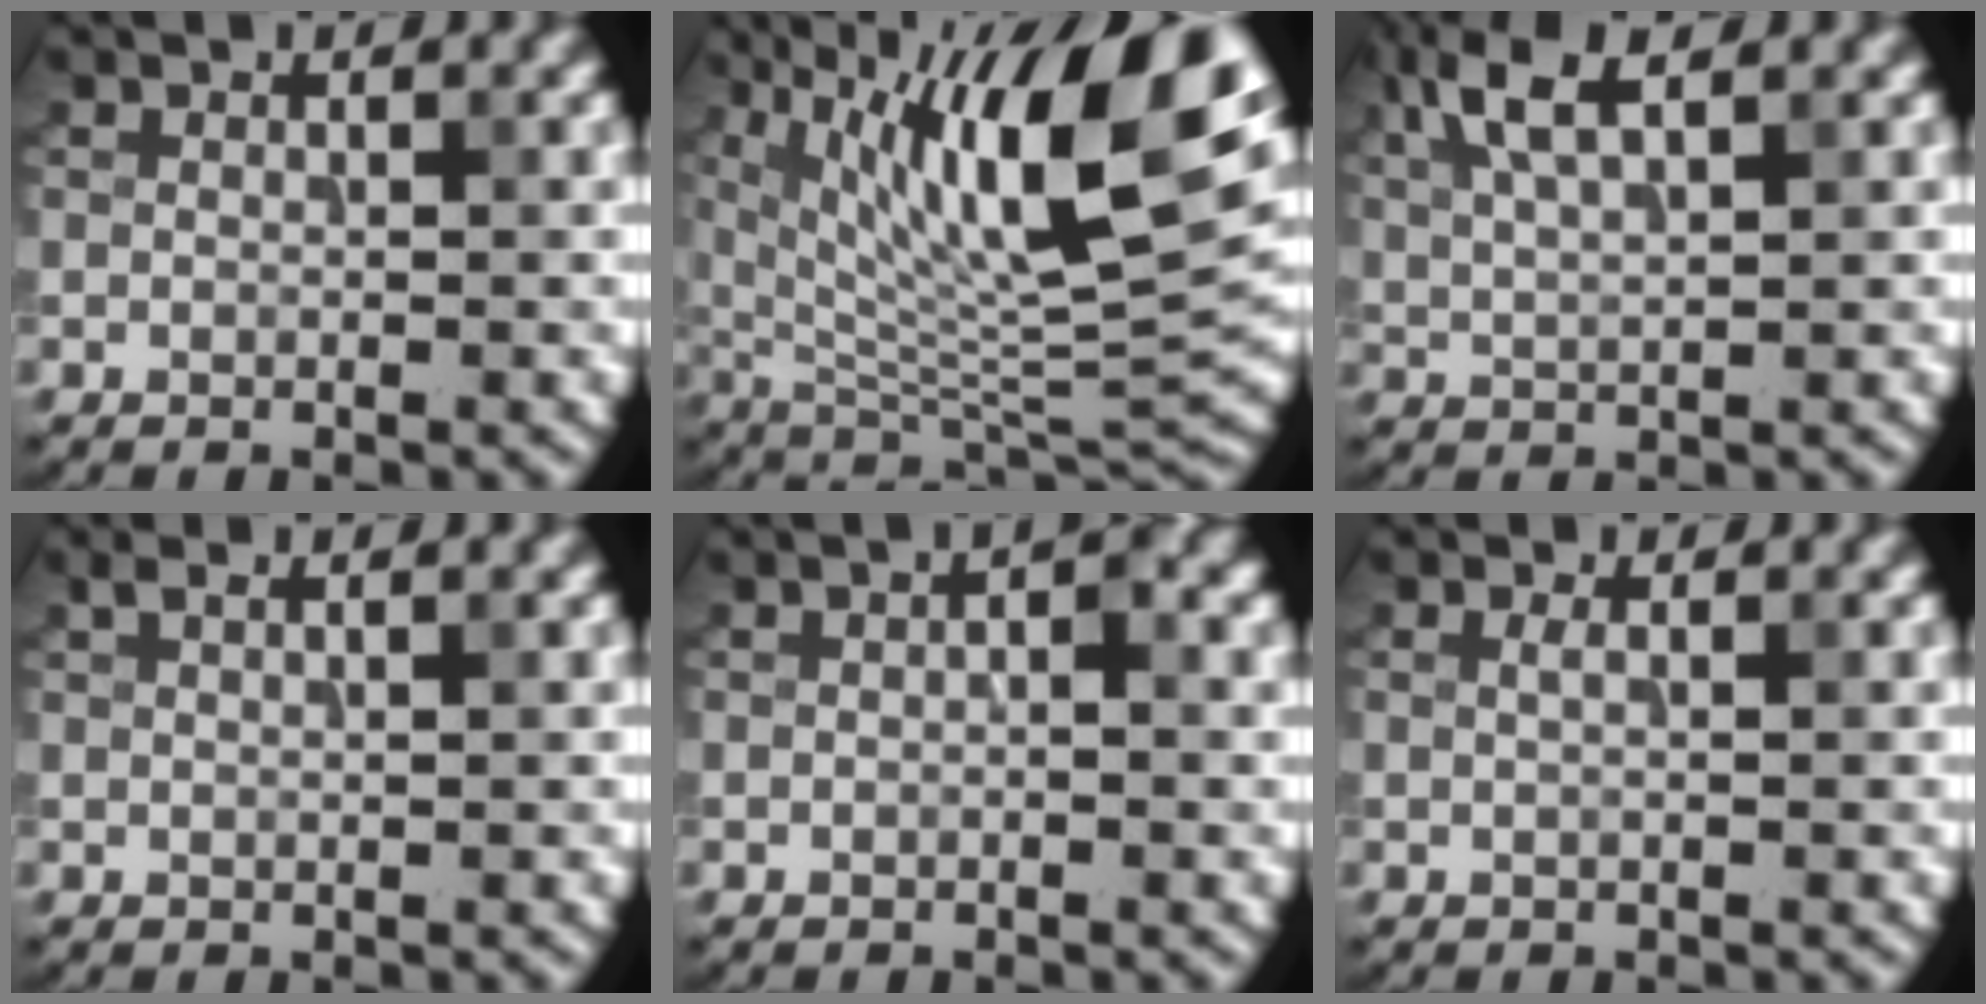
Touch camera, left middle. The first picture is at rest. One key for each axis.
{"total": 15.5, "fx": 6.3, "fy": 5.0, "fz": 13.2, "tx": -0.221, "ty": 0.002, "tz": 0.109}
{"total": 5.1, "fx": 2.7, "fy": 1.6, "fz": 4.0, "tx": -0.090, "ty": 0.011, "tz": 0.054}
{"total": 1.8, "fx": 1.3, "fy": 0.5, "fz": 1.1, "tx": -0.017, "ty": 0.003, "tz": 0.014}
{"total": 1.7, "fx": 0.2, "fy": 0.6, "fz": 1.6, "tx": -0.023, "ty": 0.004, "tz": 0.002}
{"total": 0.8, "fx": 0.3, "fy": 0.3, "fz": 0.7, "tx": -0.012, "ty": -0.001, "tz": 0.001}